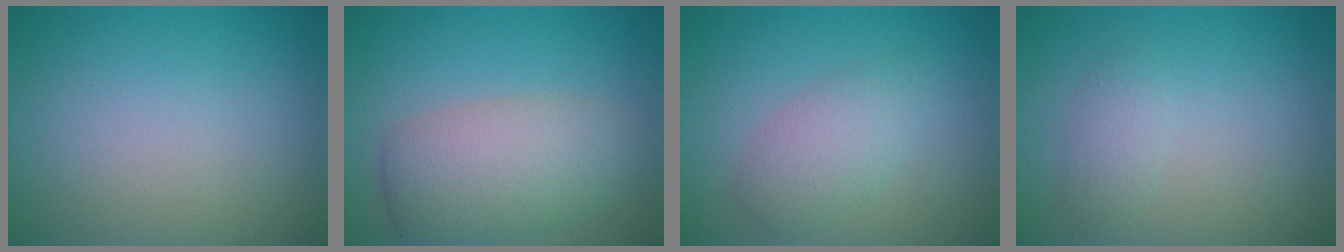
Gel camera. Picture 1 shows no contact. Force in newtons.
{"total": 6.0, "press": 6.0, "slide": 0.4}
{"total": 3.2, "press": 3.2, "slide": 0.1}
{"total": 1.5, "press": 1.5, "slide": 0.0}